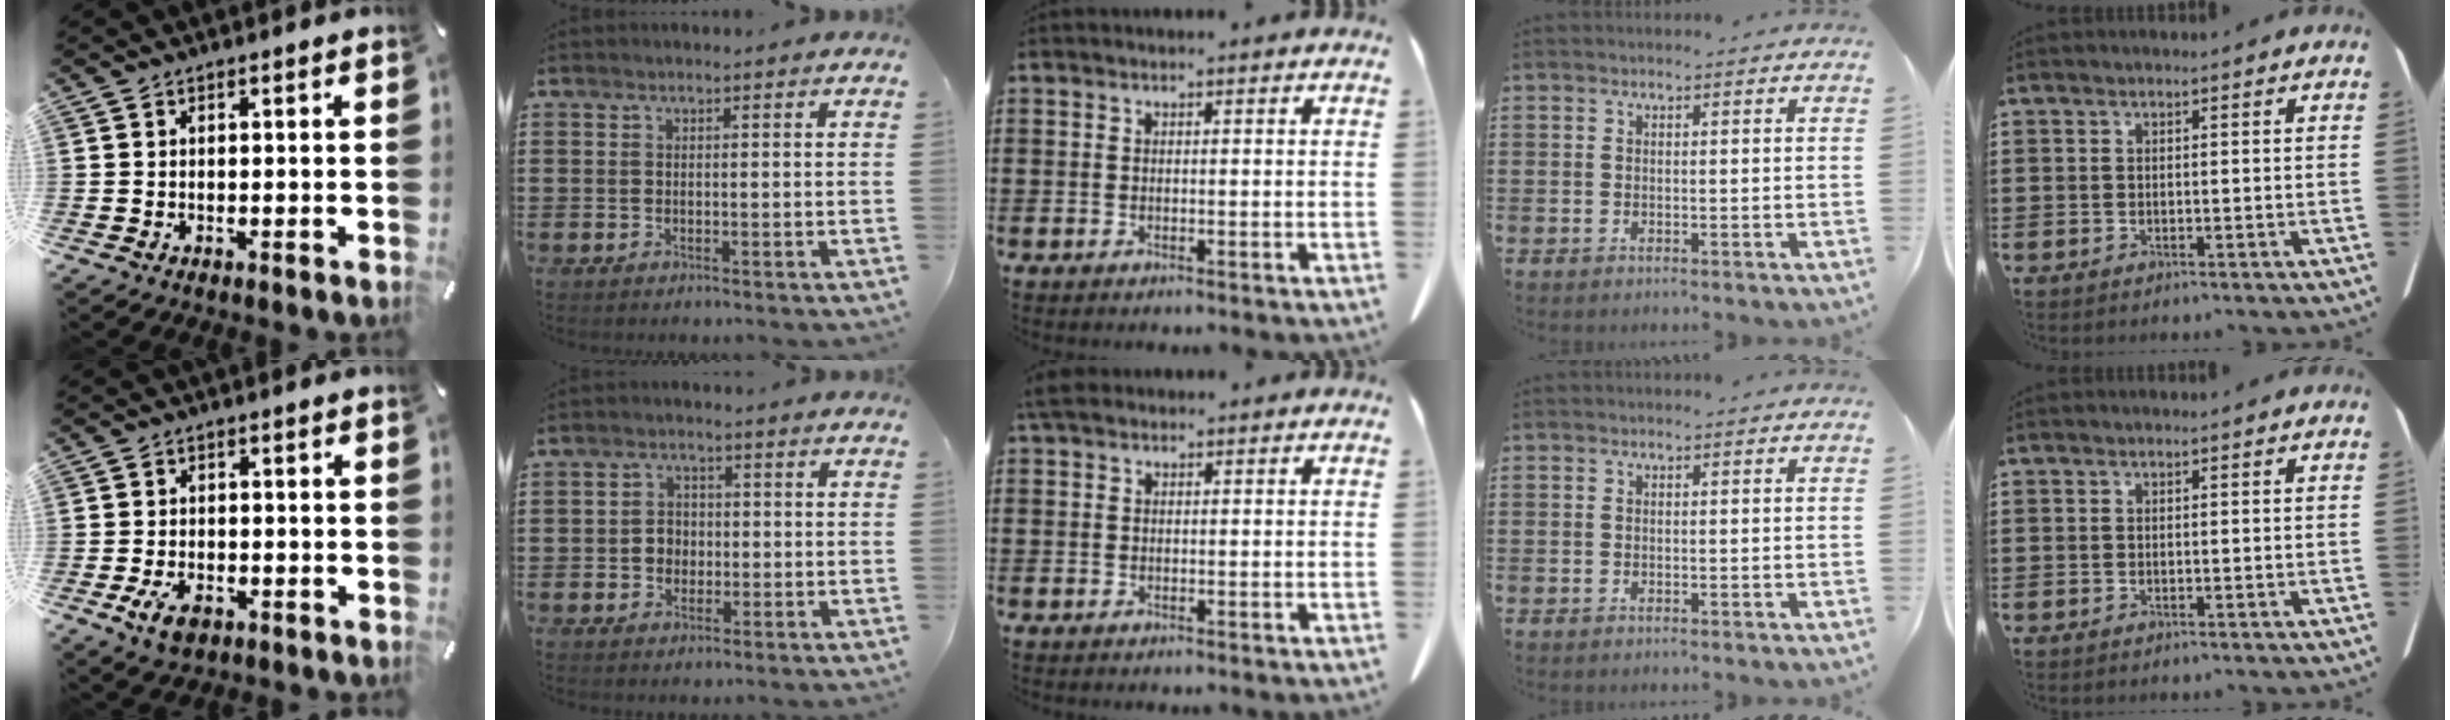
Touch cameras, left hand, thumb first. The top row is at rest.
{"thumb": {"total": 5.3, "force": [-2.7, 3.3, 3.2], "torque": [-0.070, 0.012, -0.050]}, "index": {"total": 3.0, "force": [-0.5, 2.6, 1.4], "torque": [-0.034, 0.005, -0.014]}, "middle": {"total": 1.7, "force": [1.0, 1.1, 0.9], "torque": [-0.023, 0.006, 0.020]}}